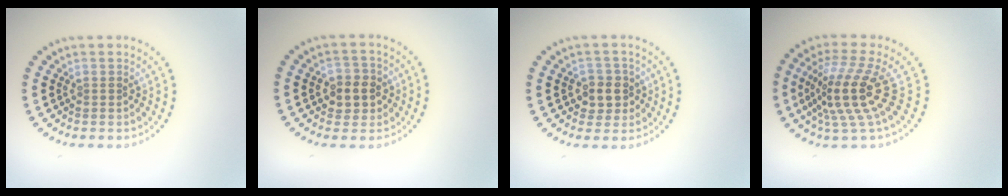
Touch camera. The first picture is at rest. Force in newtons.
{"total": 2.8, "press": 2.7, "slide": 0.7}
{"total": 2.5, "press": 2.3, "slide": 1.0}
{"total": 5.0, "press": 3.6, "slide": 3.4}